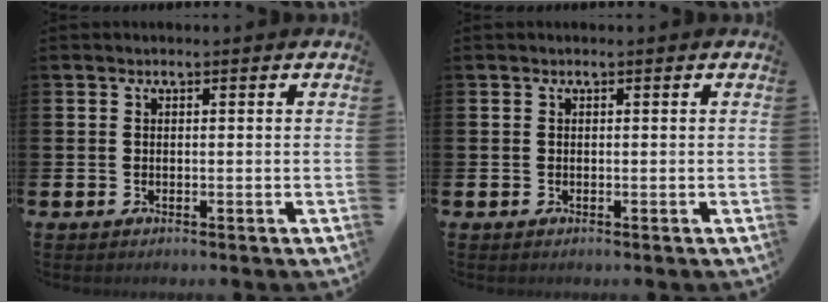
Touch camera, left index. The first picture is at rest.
{"total": 0.0}